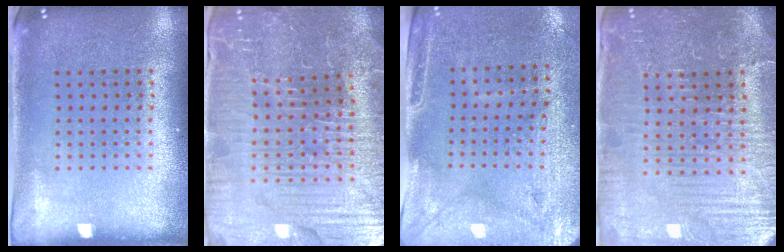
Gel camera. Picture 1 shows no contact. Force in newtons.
{"total": 4.8, "press": 4.7, "slide": 1.1}
{"total": 3.0, "press": 2.6, "slide": 1.5}
{"total": 4.4, "press": 4.2, "slide": 1.2}